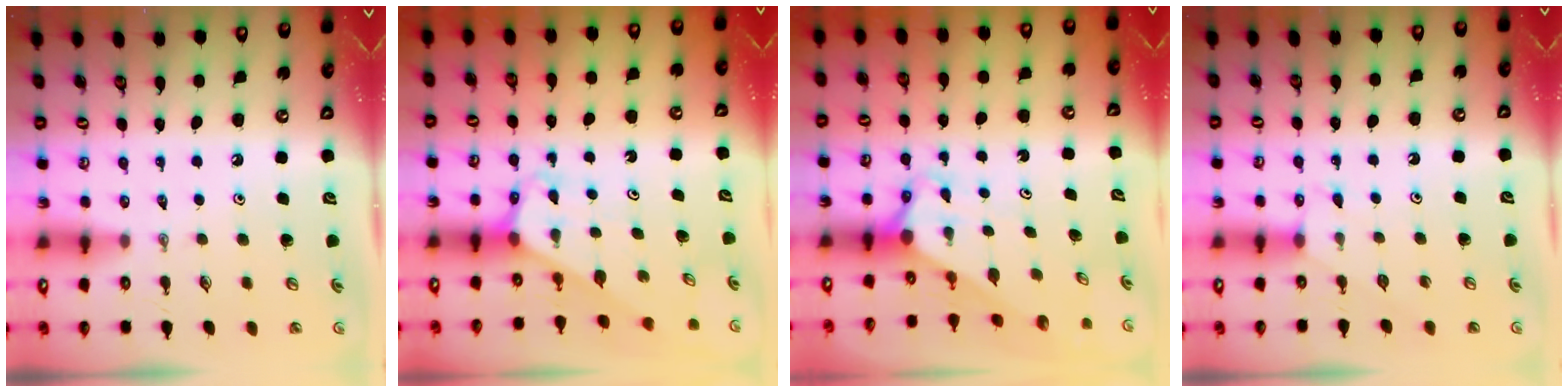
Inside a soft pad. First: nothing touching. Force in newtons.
{"total": 3.2, "press": 3.2, "slide": 0.2}
{"total": 2.6, "press": 2.6, "slide": 0.1}
{"total": 4.6, "press": 4.6, "slide": 0.5}